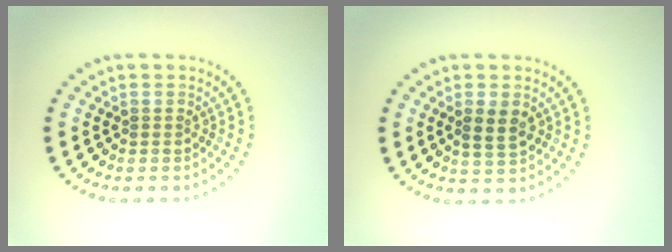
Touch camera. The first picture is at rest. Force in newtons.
{"total": 2.3, "press": 2.3, "slide": 0.4}